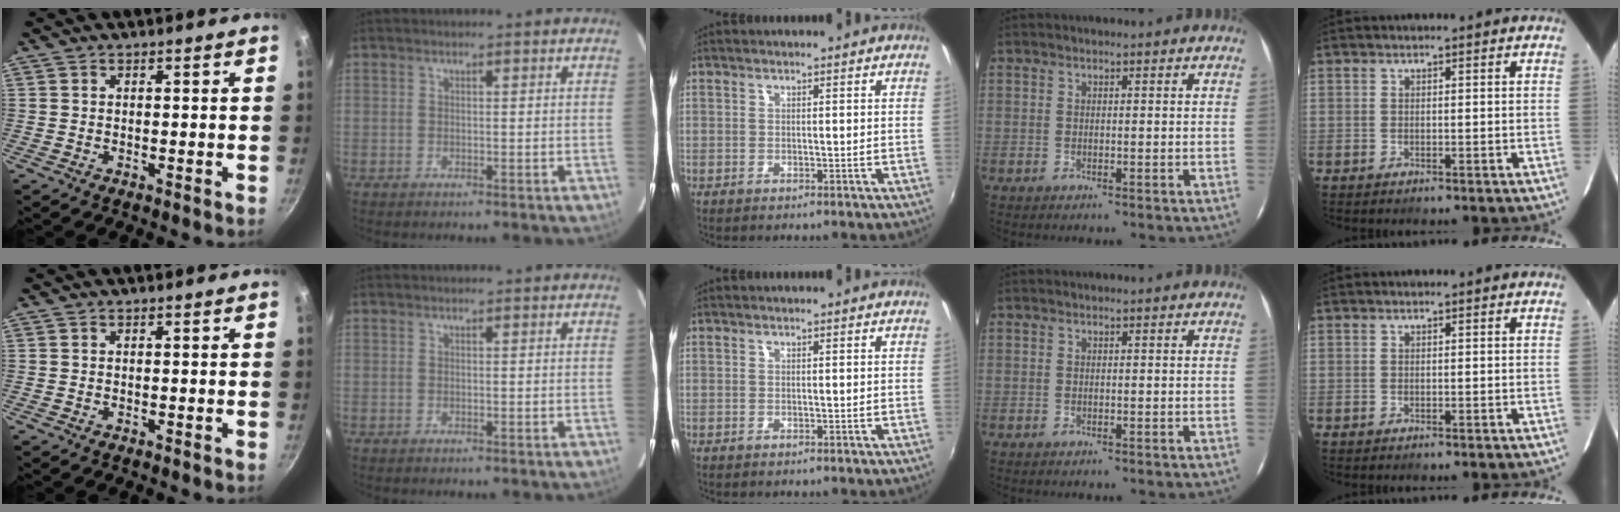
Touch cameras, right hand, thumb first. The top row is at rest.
{}